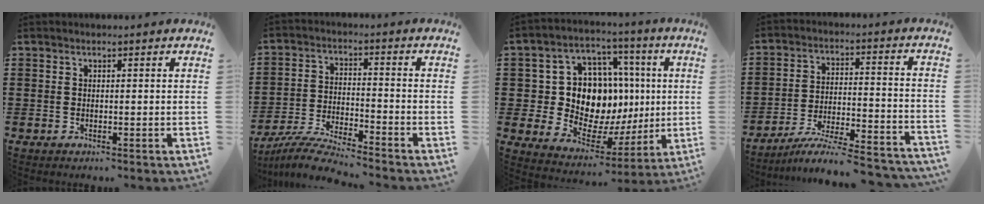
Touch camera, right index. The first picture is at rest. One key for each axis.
{"total": 6.4, "fx": -6.1, "fy": 0.1, "fz": 2.0, "tx": -0.050, "ty": -0.004, "tz": -0.120}
{"total": 12.7, "fx": 1.8, "fy": 10.3, "fz": 7.3, "tx": -0.148, "ty": -0.007, "tz": 0.041}
{"total": 7.1, "fx": -6.4, "fy": 0.2, "fz": 3.1, "tx": -0.057, "ty": -0.006, "tz": -0.129}